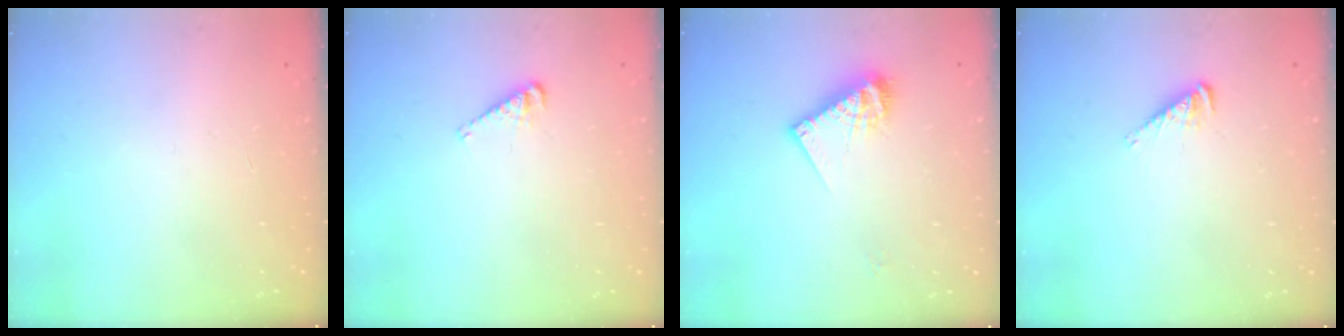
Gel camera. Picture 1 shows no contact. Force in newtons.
{"total": 4.3, "press": 4.3, "slide": 0.6}
{"total": 10.5, "press": 10.5, "slide": 0.9}
{"total": 5.3, "press": 5.2, "slide": 0.6}